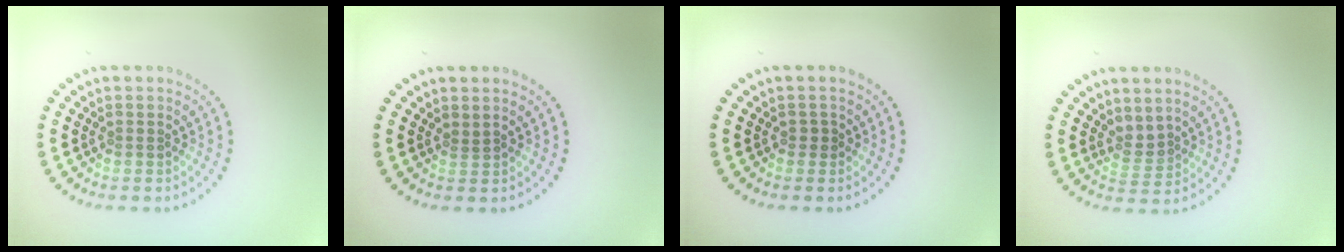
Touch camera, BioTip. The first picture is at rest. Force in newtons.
{"total": 0.6, "press": 0.2, "slide": 0.5}
{"total": 0.7, "press": 0.7, "slide": 0.2}
{"total": 1.9, "press": 1.3, "slide": 1.4}